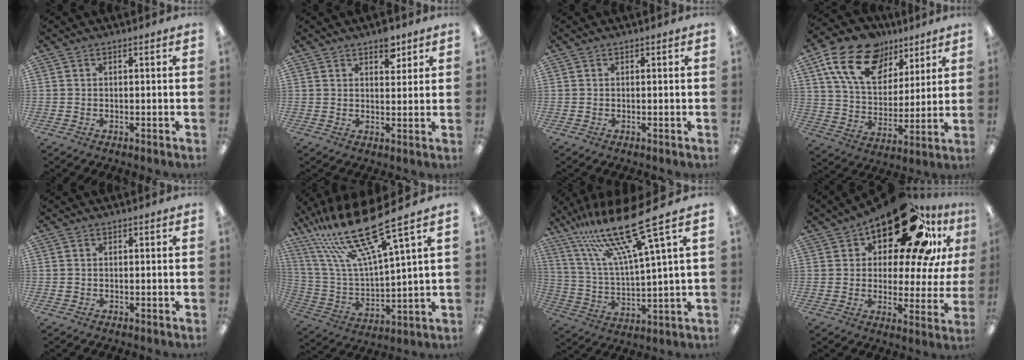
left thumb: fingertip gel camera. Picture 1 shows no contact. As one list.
[{"total": 5.2, "force": [3.5, 2.9, 2.5], "torque": [-0.011, -0.020, 0.055]}, {"total": 0.0}, {"total": 18.9, "force": [11.0, 11.8, 9.7], "torque": [-0.177, -0.040, 0.204]}, {"total": 0.7, "force": [0.0, 0.6, -0.3], "torque": [0.003, 0.006, -0.001]}, {"total": 22.4, "force": [16.7, 4.1, 14.3], "torque": [-0.307, -0.104, 0.277]}, {"total": 21.6, "force": [15.3, 2.7, 14.9], "torque": [-0.308, -0.092, 0.243]}, {"total": 24.0, "force": [15.6, 9.6, 15.5], "torque": [-0.226, -0.102, 0.254]}]